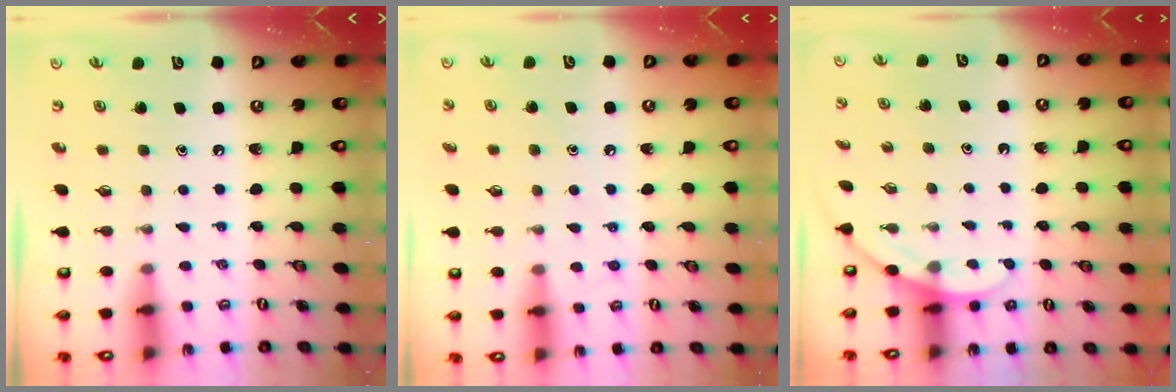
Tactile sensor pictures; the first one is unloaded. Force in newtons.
{"total": 5.8, "press": 5.7, "slide": 0.7}
{"total": 2.8, "press": 2.8, "slide": 0.2}